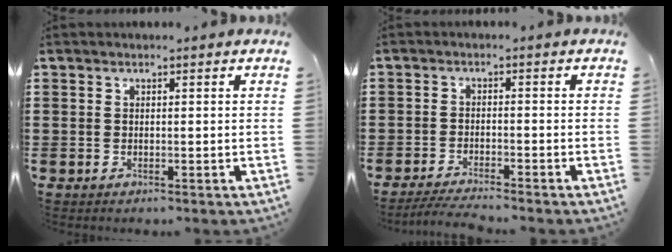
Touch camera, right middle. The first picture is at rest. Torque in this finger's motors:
{"motor_torque": [0.14, -0.05, 0.06, 0.03]}